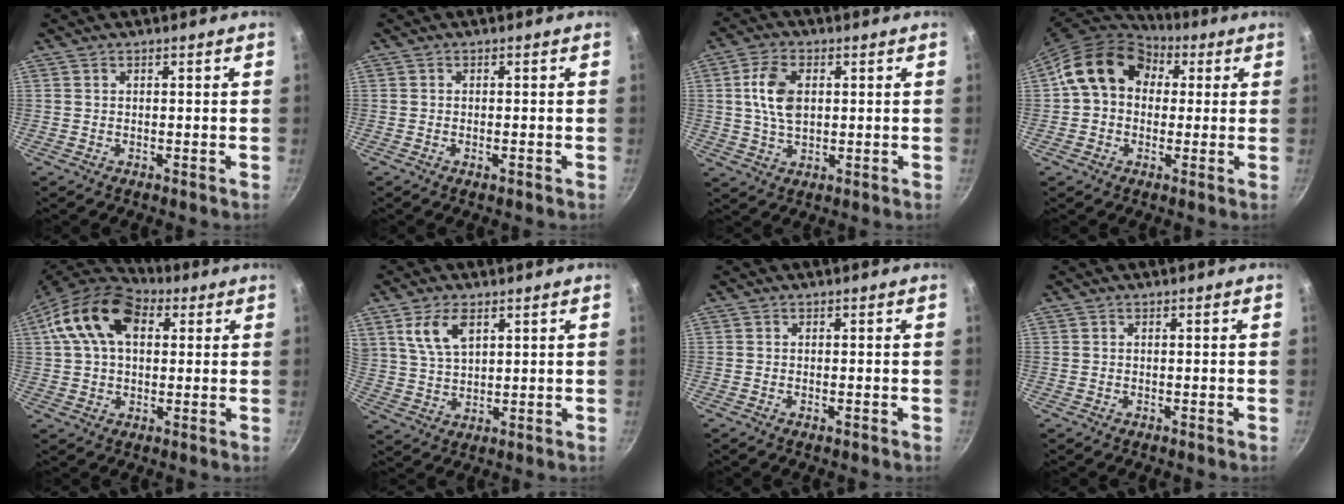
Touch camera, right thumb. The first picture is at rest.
{"total": 1.1, "force": [-0.5, 0.4, 0.9], "torque": [-0.015, 0.002, -0.009]}
{"total": 8.4, "force": [1.5, 5.1, 6.5], "torque": [-0.114, 0.003, 0.027]}
{"total": 15.2, "force": [3.2, 12.0, 8.8], "torque": [-0.123, 0.034, 0.038]}
{"total": 16.2, "force": [4.6, 10.6, 11.4], "torque": [-0.188, 0.017, 0.064]}
{"total": 7.8, "force": [3.8, 4.0, 5.5], "torque": [-0.099, -0.012, 0.079]}
{"total": 0.8, "force": [-0.3, 0.3, 0.7], "torque": [-0.012, 0.002, -0.007]}
{"total": 0.0}